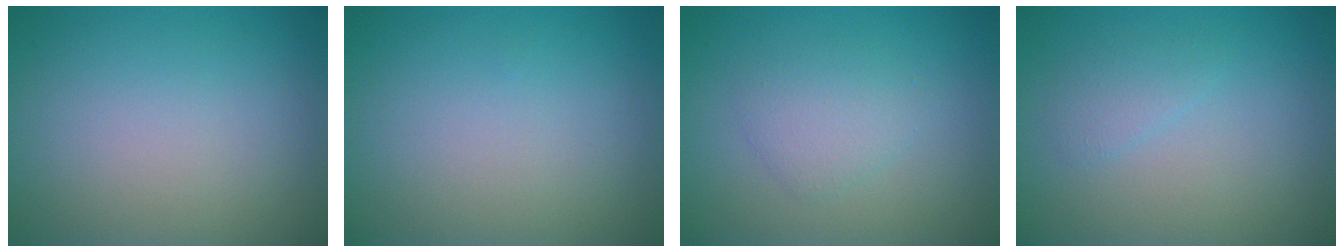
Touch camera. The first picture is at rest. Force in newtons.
{"total": 0.0}
{"total": 2.2, "press": 2.2, "slide": 0.0}
{"total": 1.2, "press": 1.2, "slide": 0.1}